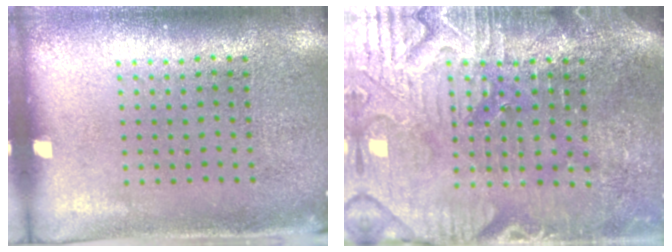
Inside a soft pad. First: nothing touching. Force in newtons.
{"total": 4.0, "press": 3.8, "slide": 1.3}